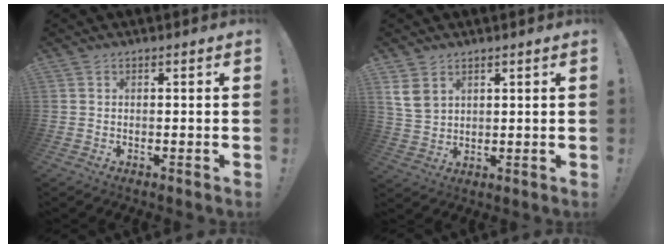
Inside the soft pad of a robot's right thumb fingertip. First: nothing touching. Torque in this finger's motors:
{"motor_torque": [-0.22, 0.36, 0.32, 0.23, 0.02]}